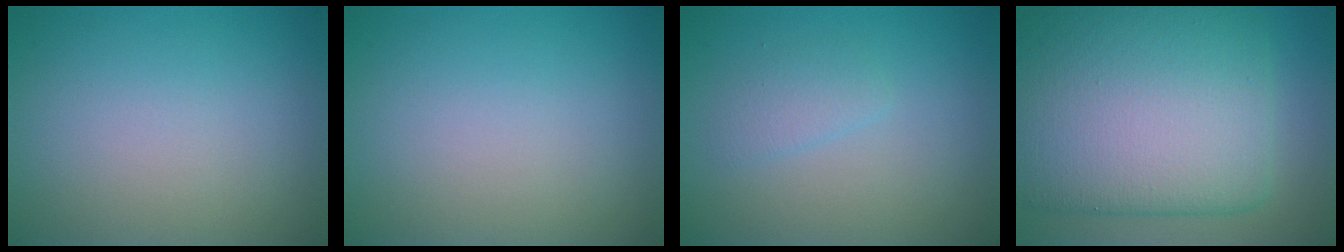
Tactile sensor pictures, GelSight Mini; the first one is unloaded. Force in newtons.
{"total": 0.0}
{"total": 1.4, "press": 1.4, "slide": 0.1}
{"total": 14.1, "press": 14.1, "slide": 0.2}